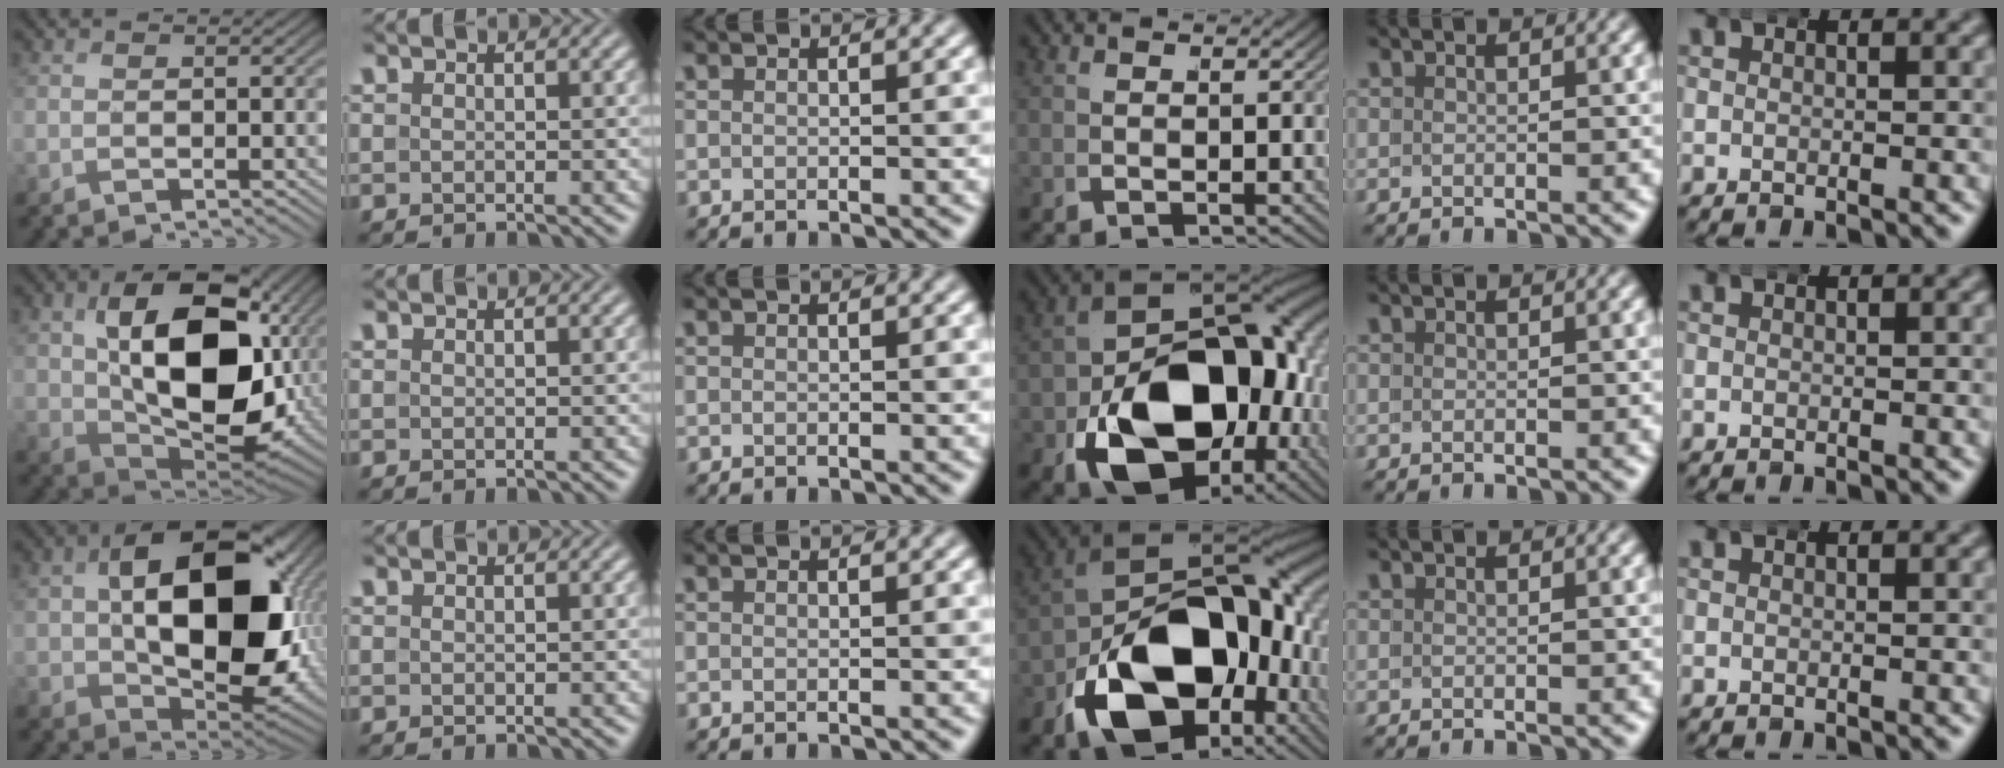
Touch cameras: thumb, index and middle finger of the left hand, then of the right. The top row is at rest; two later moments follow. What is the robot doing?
{"motion": "wrap", "object": "bandana"}